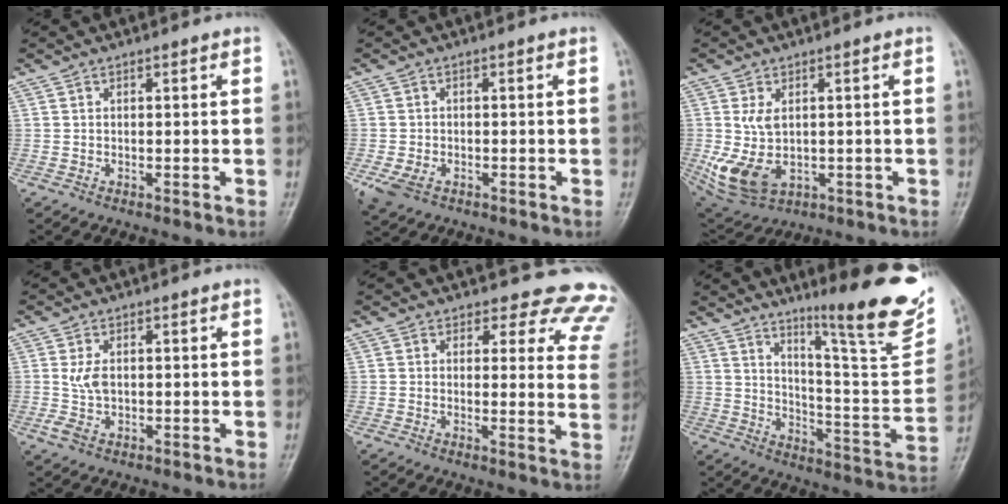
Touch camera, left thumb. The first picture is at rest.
{"total": 4.5, "force": [-2.0, 3.0, 2.8], "torque": [-0.067, -0.002, -0.031]}
{"total": 9.3, "force": [-0.4, 6.0, 7.1], "torque": [-0.136, -0.006, 0.011]}
{"total": 3.4, "force": [0.0, 2.0, 2.7], "torque": [-0.057, 0.000, 0.004]}
{"total": 14.2, "force": [13.1, 5.2, 1.2], "torque": [0.046, -0.108, 0.104]}
{"total": 20.7, "force": [14.9, 2.3, 14.1], "torque": [-0.170, -0.105, 0.222]}